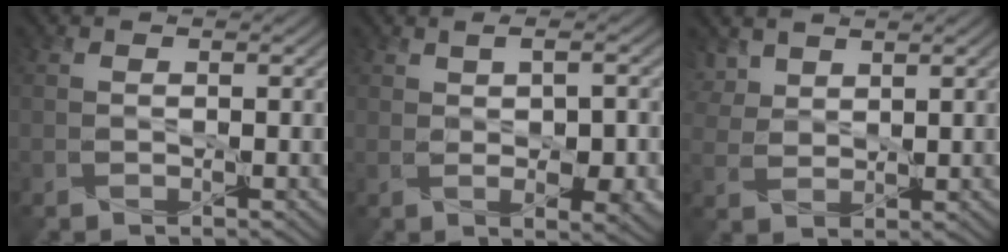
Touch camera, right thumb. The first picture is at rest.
{"total": 4.8, "force": [0.1, 1.8, 4.4], "torque": [-0.071, -0.004, 0.012]}
{"total": 4.2, "force": [2.8, 2.2, 2.1], "torque": [-0.064, 0.008, 0.059]}